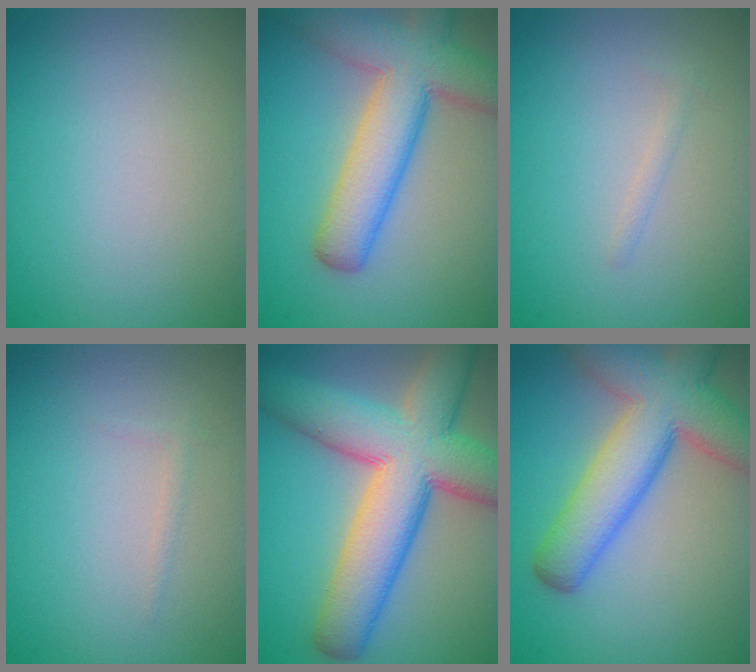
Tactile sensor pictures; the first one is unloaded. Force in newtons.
{"total": 8.6, "press": 8.6, "slide": 0.5}
{"total": 0.6, "press": 0.6, "slide": 0.0}
{"total": 0.6, "press": 0.6, "slide": 0.1}
{"total": 12.2, "press": 12.2, "slide": 0.6}
{"total": 9.4, "press": 9.4, "slide": 0.4}